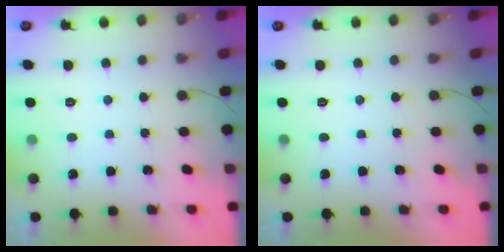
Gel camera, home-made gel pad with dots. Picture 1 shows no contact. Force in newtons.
{"total": 0.0}